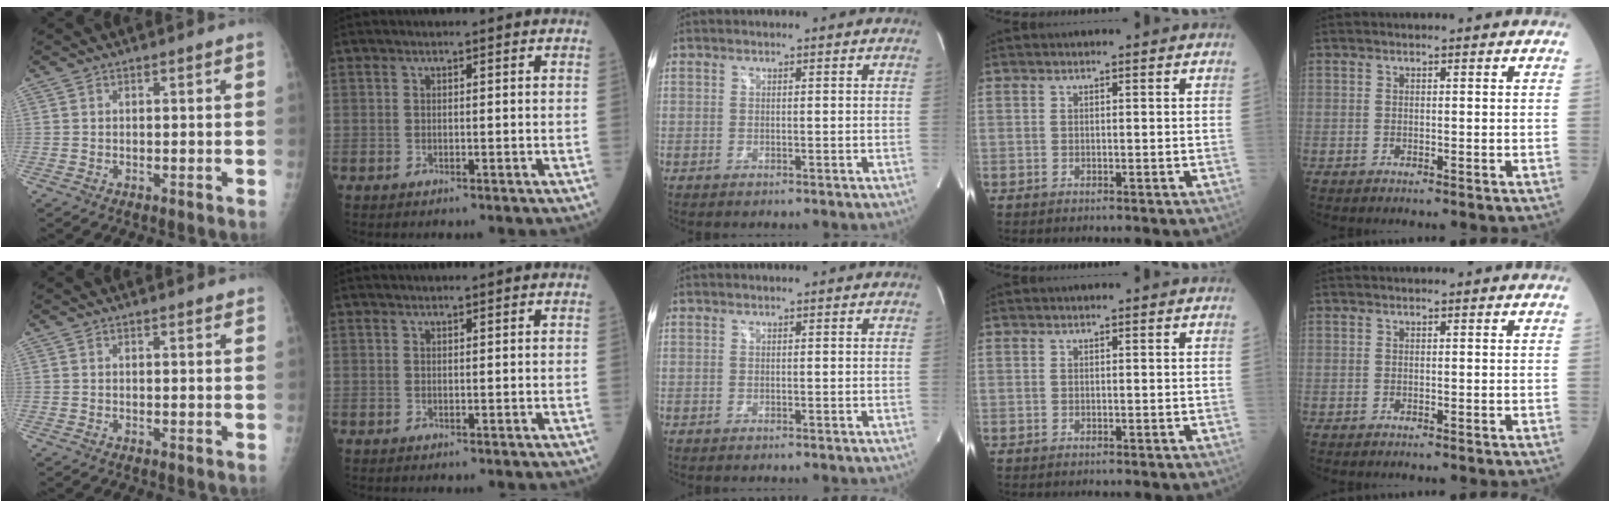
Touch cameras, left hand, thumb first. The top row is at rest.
{"thumb": {"total": 2.4, "force": [2.2, 0.5, 0.8], "torque": [-0.002, -0.004, 0.024]}, "index": {"total": 1.2, "force": [1.2, -0.1, 0.2], "torque": [-0.002, 0.015, 0.020]}}